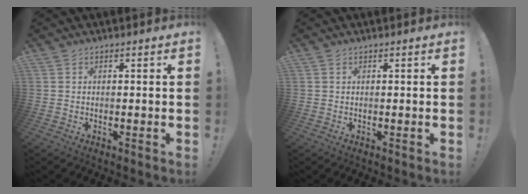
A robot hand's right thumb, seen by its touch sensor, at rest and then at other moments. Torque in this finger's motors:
{"motor_torque": [-0.35, -0.17, -0.32, 0.20, 0.00]}